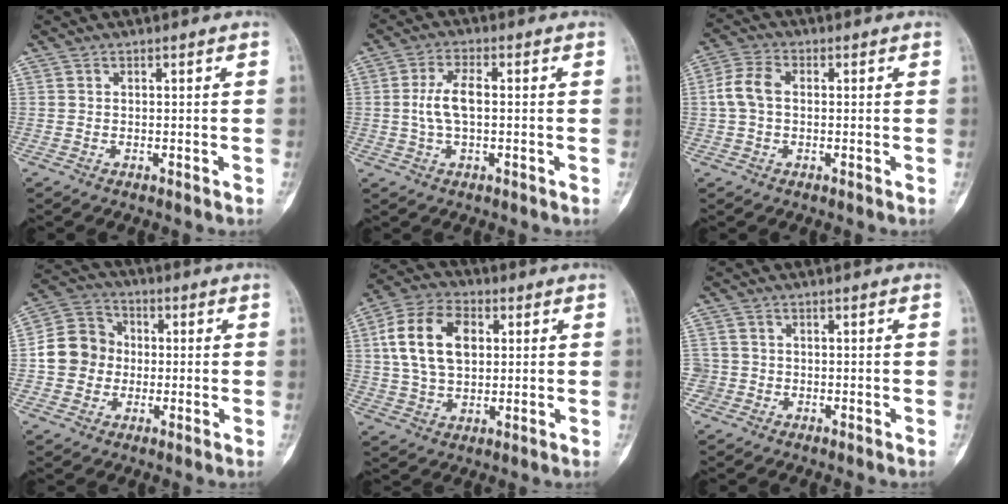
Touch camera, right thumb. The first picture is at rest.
{"total": 5.9, "force": [0.0, 2.6, 5.3], "torque": [-0.114, 0.013, -0.002]}
{"total": 5.7, "force": [0.2, 3.8, 4.2], "torque": [-0.093, 0.017, -0.003]}
{"total": 10.2, "force": [-0.6, 9.2, 4.3], "torque": [-0.054, 0.027, -0.022]}
{"total": 14.2, "force": [3.0, 9.3, 10.3], "torque": [-0.175, 0.010, 0.051]}
{"total": 2.7, "force": [-0.9, 2.6, -0.2], "torque": [0.022, 0.012, -0.022]}